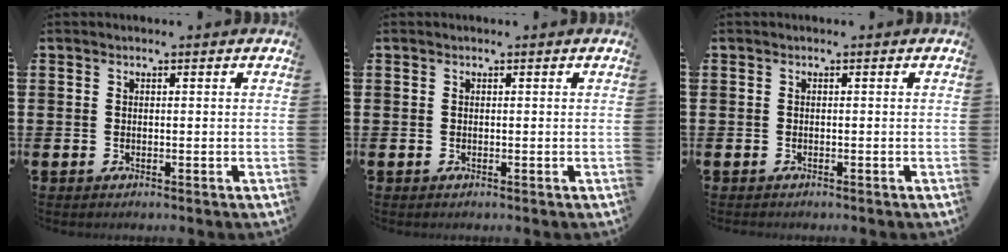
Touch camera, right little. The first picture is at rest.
{"total": 0.0}
{"total": 0.0}